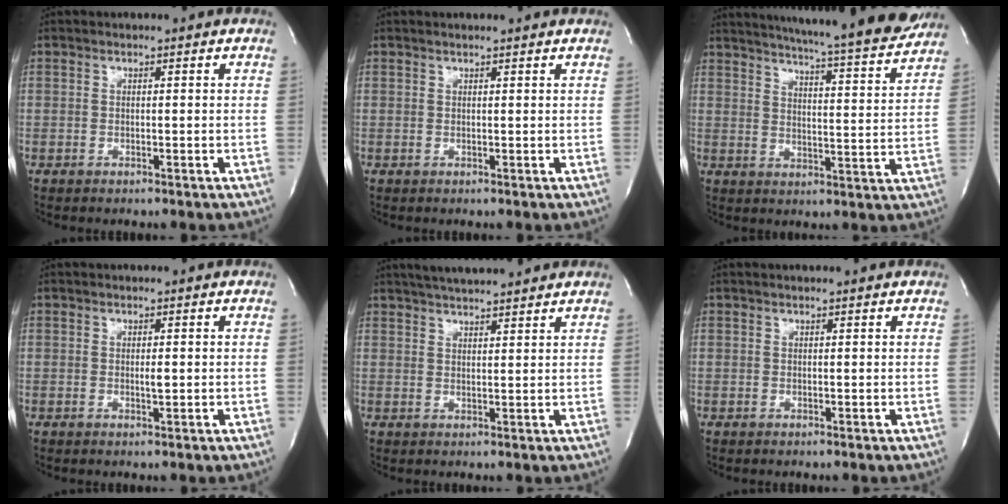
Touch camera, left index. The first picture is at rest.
{"total": 2.7, "force": [2.5, -0.1, 1.0], "torque": [-0.016, 0.014, 0.030]}
{"total": 21.4, "force": [19.5, 0.5, 8.8], "torque": [-0.139, -0.049, 0.250]}
{"total": 0.8, "force": [0.1, 0.1, 0.8], "torque": [-0.019, -0.003, 0.003]}
{"total": 9.9, "force": [8.8, 0.9, 4.3], "torque": [-0.073, 0.026, 0.127]}
{"total": 1.7, "force": [1.6, -0.1, 0.6], "torque": [-0.012, 0.011, 0.022]}